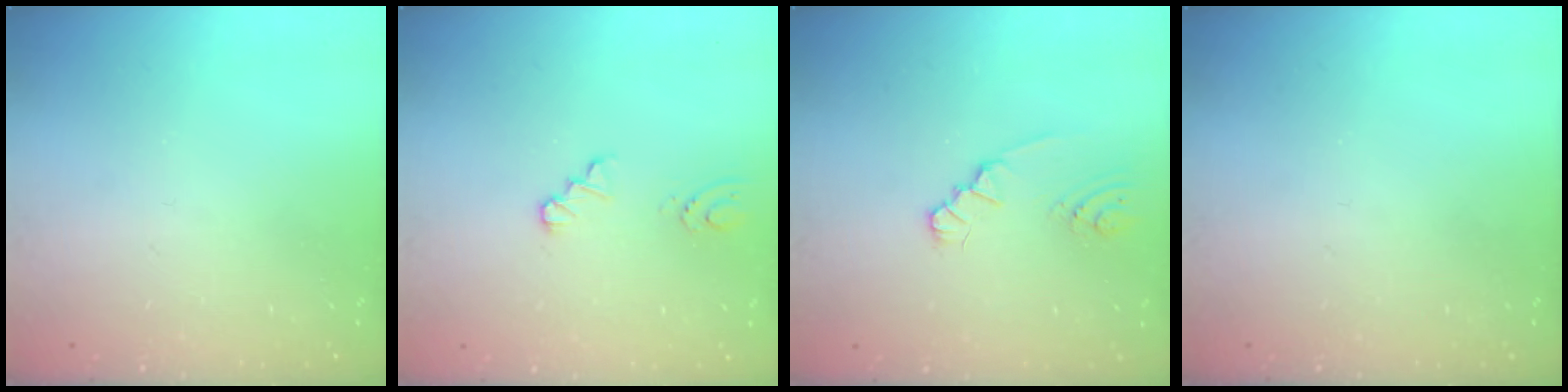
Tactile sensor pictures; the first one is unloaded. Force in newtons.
{"total": 1.3, "press": 1.3, "slide": 0.2}
{"total": 1.8, "press": 1.8, "slide": 0.2}
{"total": 0.0}